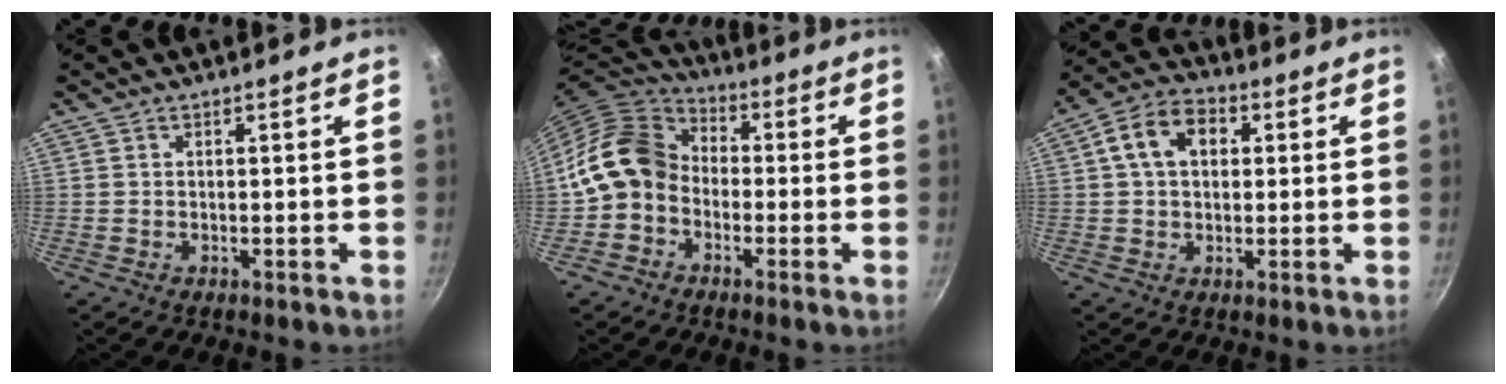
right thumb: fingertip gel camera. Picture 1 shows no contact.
{"total": 11.2, "force": [-2.2, 9.3, 5.9], "torque": [-0.075, 0.038, -0.065]}
{"total": 9.7, "force": [2.2, 6.9, 6.4], "torque": [-0.091, 0.019, 0.023]}